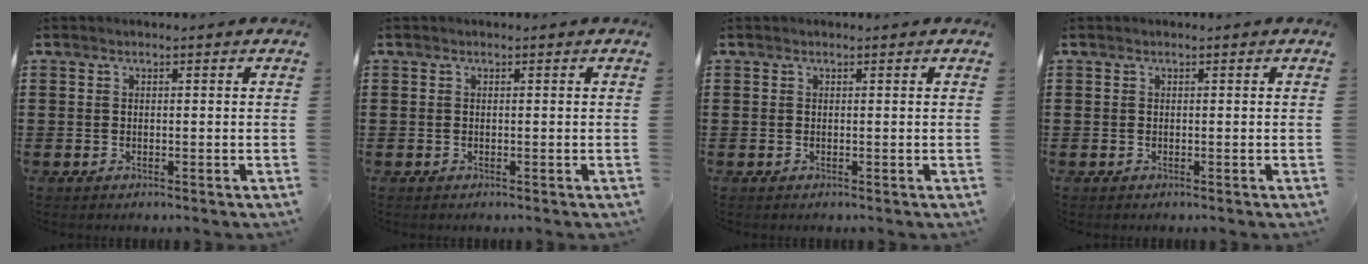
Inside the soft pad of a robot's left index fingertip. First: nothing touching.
{"total": 0.0}
{"total": 0.0}
{"total": 0.0}